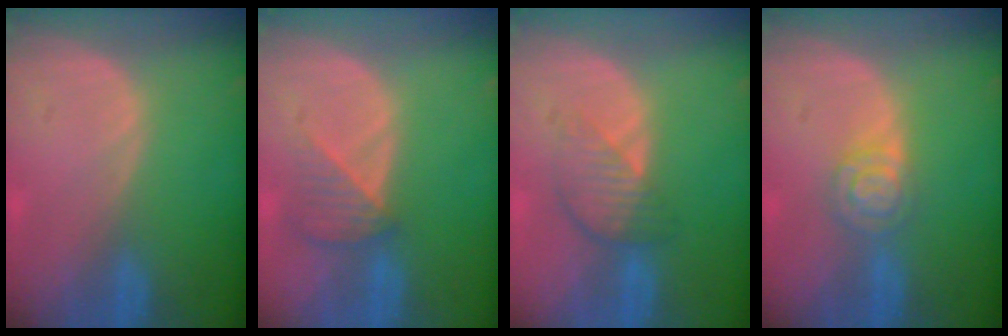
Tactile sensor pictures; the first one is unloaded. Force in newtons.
{"total": 3.8, "press": 3.5, "slide": 1.4}
{"total": 4.5, "press": 4.1, "slide": 1.9}
{"total": 4.9, "press": 4.2, "slide": 2.5}